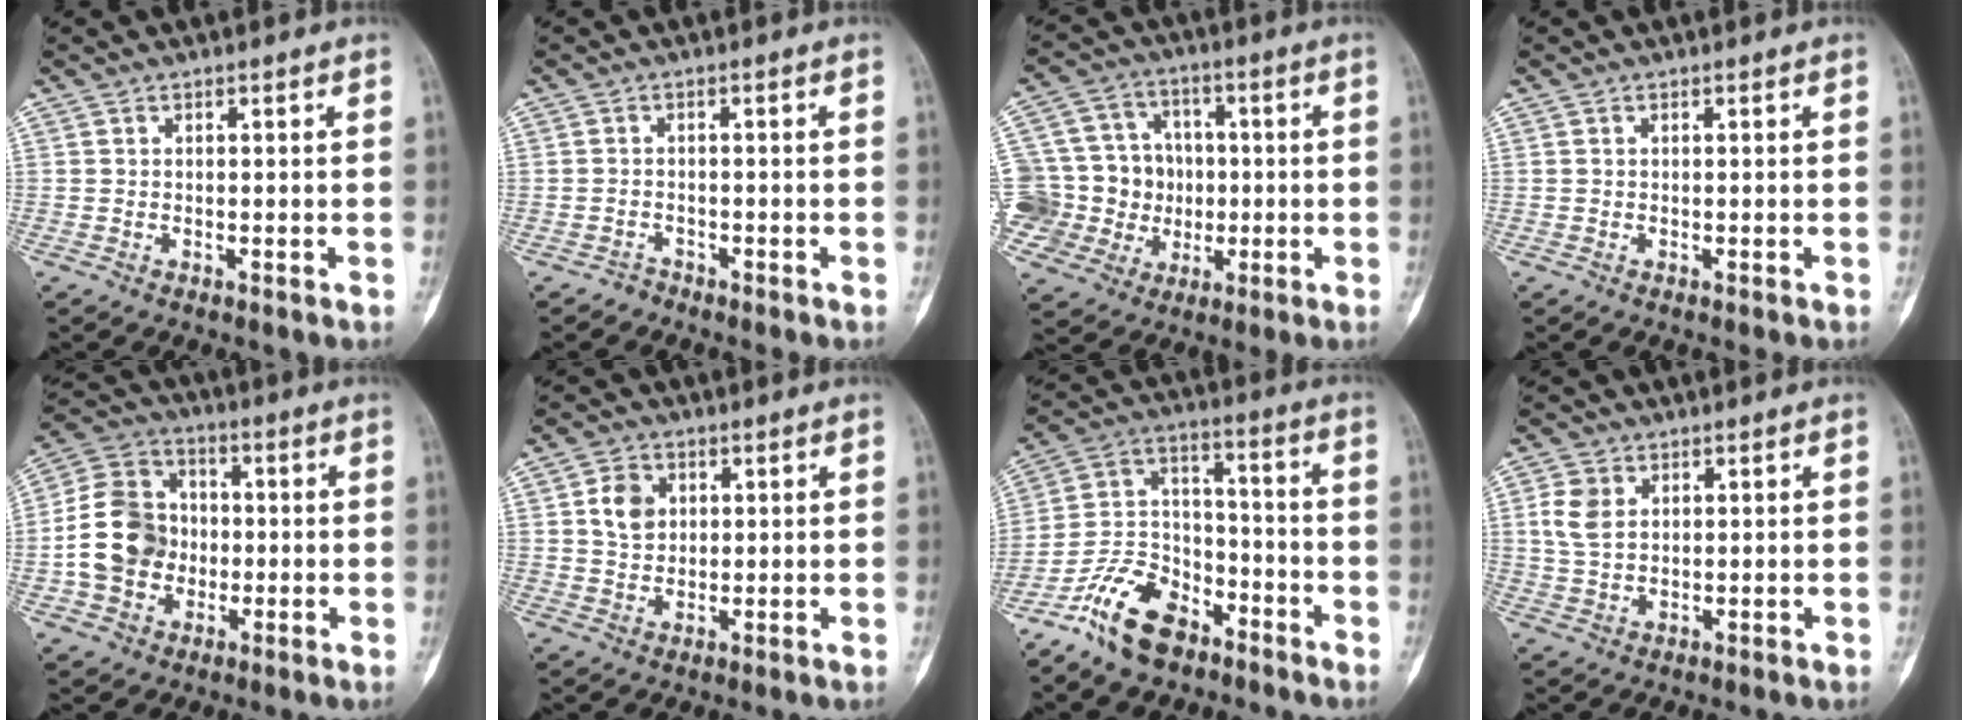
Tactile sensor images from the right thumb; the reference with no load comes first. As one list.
[{"total": 1.5, "force": [-1.2, 0.9, -0.4], "torque": [0.013, 0.004, -0.028]}, {"total": 20.1, "force": [-1.3, 17.3, 10.1], "torque": [-0.189, 0.037, -0.005]}, {"total": 0.0}, {"total": 14.5, "force": [-1.7, 12.1, 7.8], "torque": [-0.119, 0.025, -0.037]}, {"total": 6.0, "force": [1.6, 4.7, 3.3], "torque": [-0.035, -0.007, 0.027]}, {"total": 14.0, "force": [-9.4, 7.8, 6.9], "torque": [-0.110, 0.074, -0.179]}, {"total": 5.9, "force": [1.6, 4.2, 3.8], "torque": [-0.066, 0.001, 0.034]}]